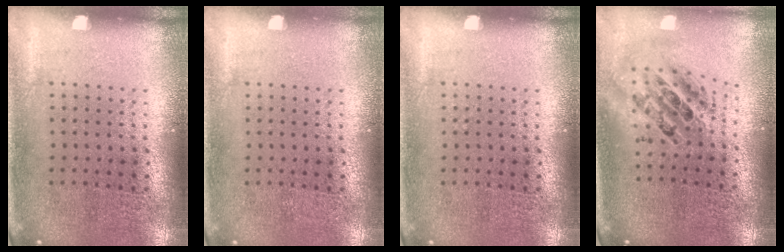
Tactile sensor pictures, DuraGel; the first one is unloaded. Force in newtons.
{"total": 0.0}
{"total": 0.0}
{"total": 2.0, "press": 1.6, "slide": 1.2}